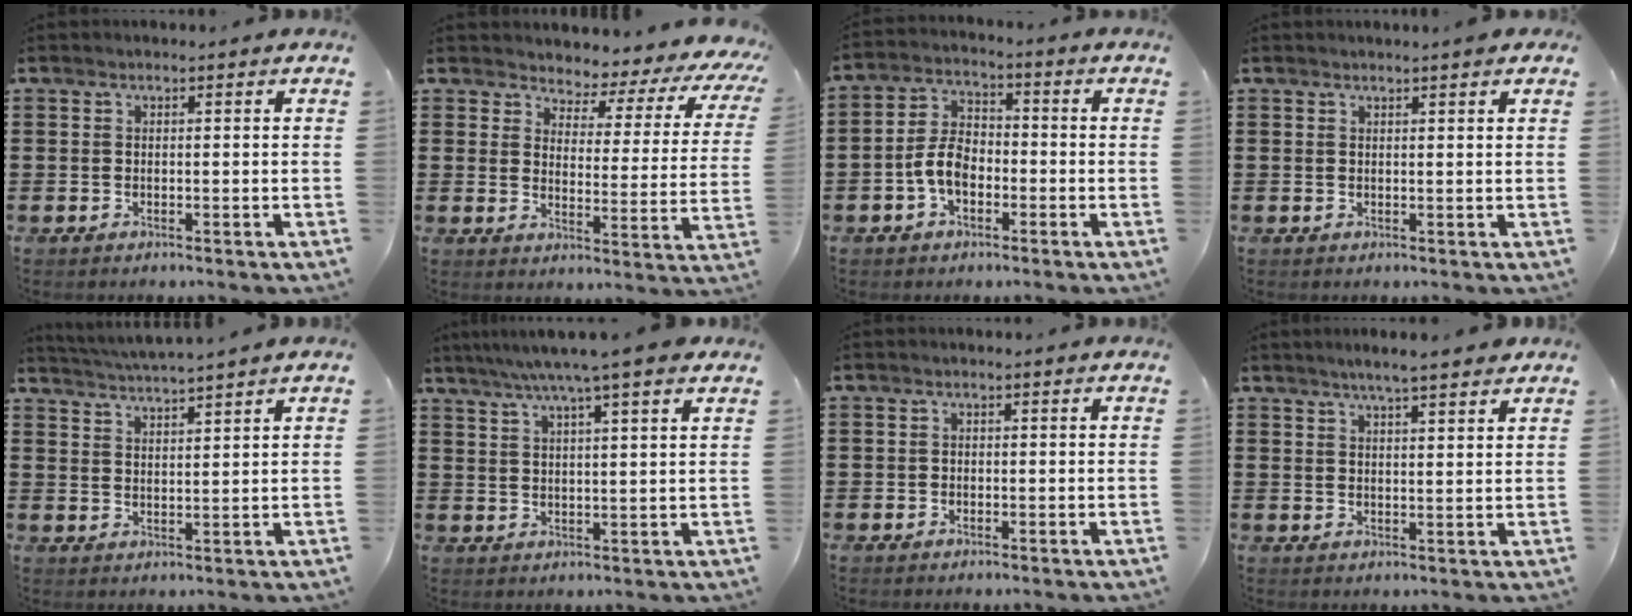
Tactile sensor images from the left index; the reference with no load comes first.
{"total": 3.2, "force": [2.9, 1.4, 0.7], "torque": [-0.022, -0.030, 0.036]}
{"total": 5.9, "force": [-2.2, 3.5, 4.2], "torque": [-0.103, 0.005, -0.048]}
{"total": 1.2, "force": [1.0, -0.1, 0.6], "torque": [-0.013, -0.001, 0.020]}
{"total": 3.1, "force": [2.9, -0.9, 0.2], "torque": [-0.015, -0.015, 0.052]}
{"total": 6.3, "force": [4.9, -0.3, 4.0], "torque": [-0.091, -0.011, 0.083]}
{"total": 0.8, "force": [-0.5, 0.7, 0.1], "torque": [-0.005, 0.001, -0.011]}
{"total": 3.9, "force": [3.4, 0.0, 2.0], "torque": [-0.047, -0.004, 0.060]}